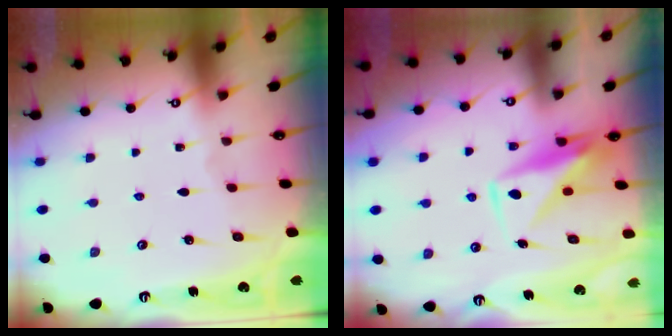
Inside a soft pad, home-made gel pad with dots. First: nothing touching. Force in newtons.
{"total": 8.6, "press": 8.5, "slide": 1.5}